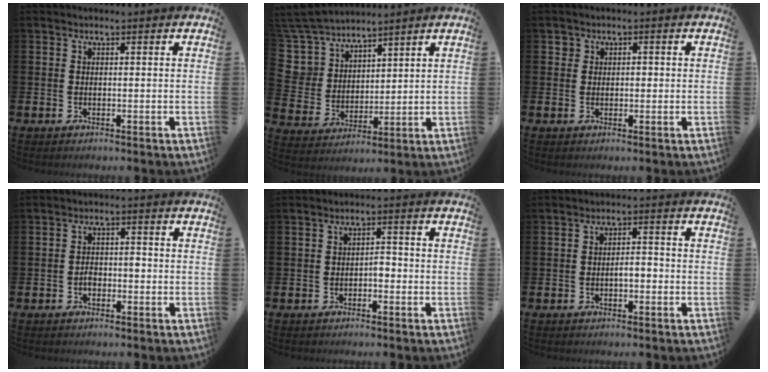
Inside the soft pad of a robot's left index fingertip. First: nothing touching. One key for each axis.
{"total": 7.1, "fx": 6.0, "fy": 3.7, "fz": 0.1, "tx": -0.052, "ty": -0.038, "tz": 0.114}
{"total": 1.4, "fx": 0.3, "fy": 1.3, "fz": 0.5, "tx": 0.008, "ty": 0.001, "tz": 0.000}
{"total": 1.8, "fx": -0.7, "fy": 1.2, "fz": 1.2, "tx": -0.006, "ty": -0.003, "tz": -0.019}
{"total": 1.5, "fx": -0.8, "fy": 0.8, "fz": 0.9, "tx": -0.012, "ty": 0.000, "tz": -0.020}
{"total": 2.0, "fx": -0.7, "fy": 1.0, "fz": 1.6, "tx": -0.022, "ty": 0.003, "tz": -0.018}